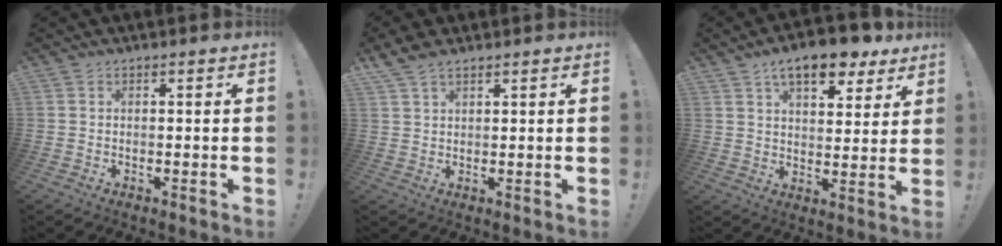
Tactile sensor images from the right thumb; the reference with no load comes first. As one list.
[{"total": 4.6, "force": [3.5, 1.8, 2.4], "torque": [-0.046, -0.010, 0.069]}, {"total": 13.1, "force": [8.8, 5.2, 8.2], "torque": [-0.119, -0.049, 0.149]}]